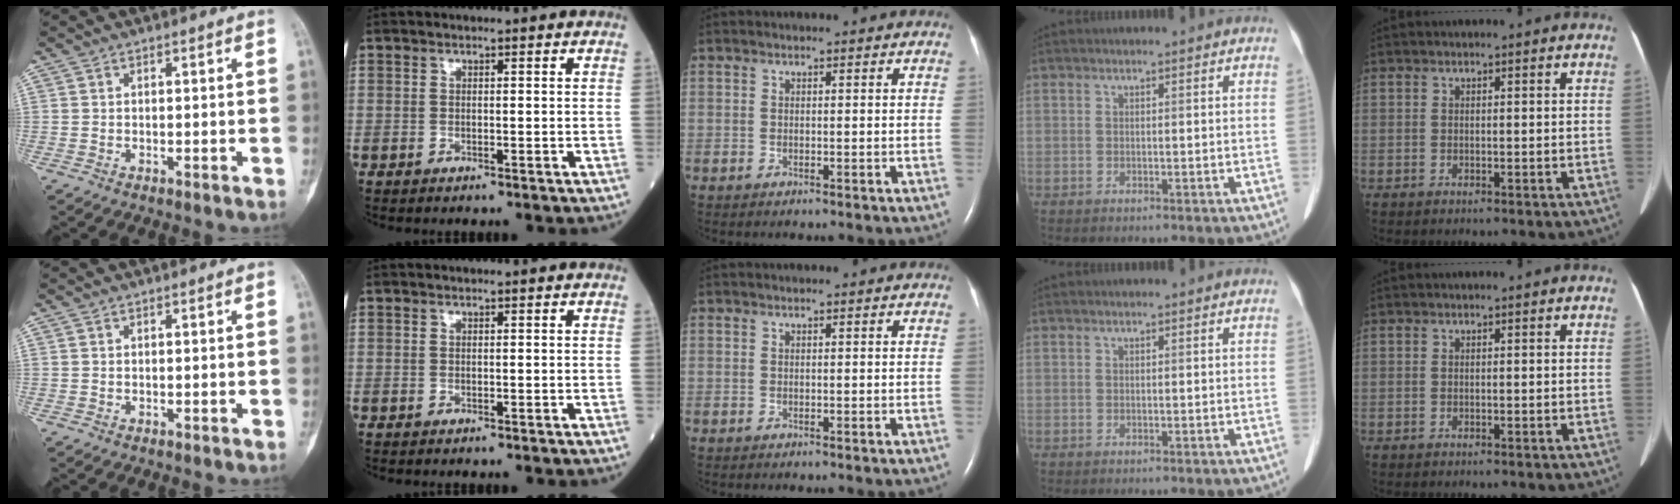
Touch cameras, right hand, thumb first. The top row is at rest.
{}